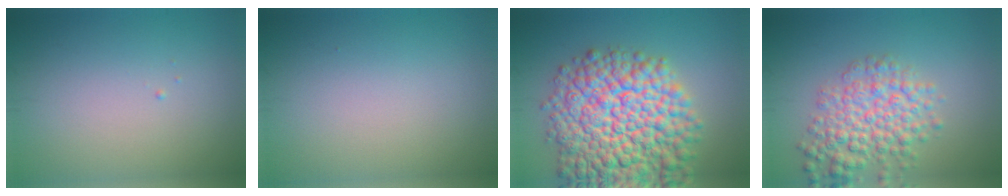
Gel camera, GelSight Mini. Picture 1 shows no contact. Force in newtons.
{"total": 0.0}
{"total": 14.5, "press": 14.5, "slide": 0.5}
{"total": 5.4, "press": 5.4, "slide": 0.2}